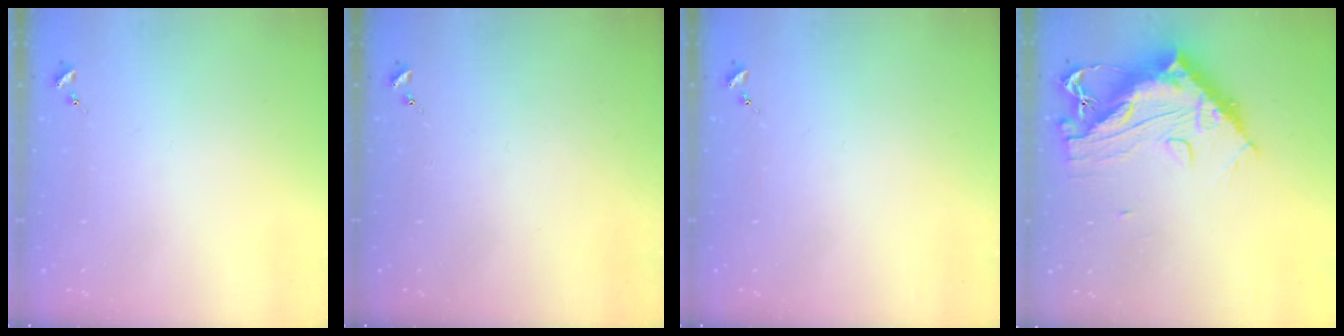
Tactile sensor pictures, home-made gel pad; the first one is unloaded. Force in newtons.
{"total": 0.0}
{"total": 0.0}
{"total": 16.4, "press": 16.3, "slide": 1.5}